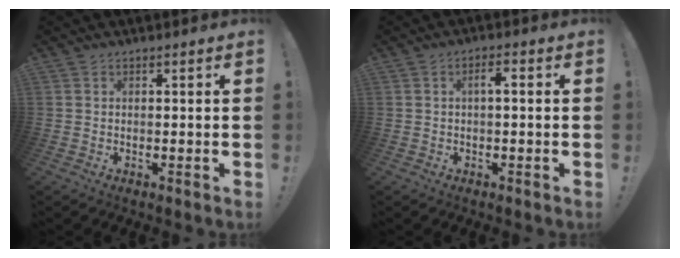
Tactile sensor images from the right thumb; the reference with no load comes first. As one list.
[{"total": 2.7, "force": [-0.2, 0.4, 2.6], "torque": [-0.060, 0.012, -0.006]}]